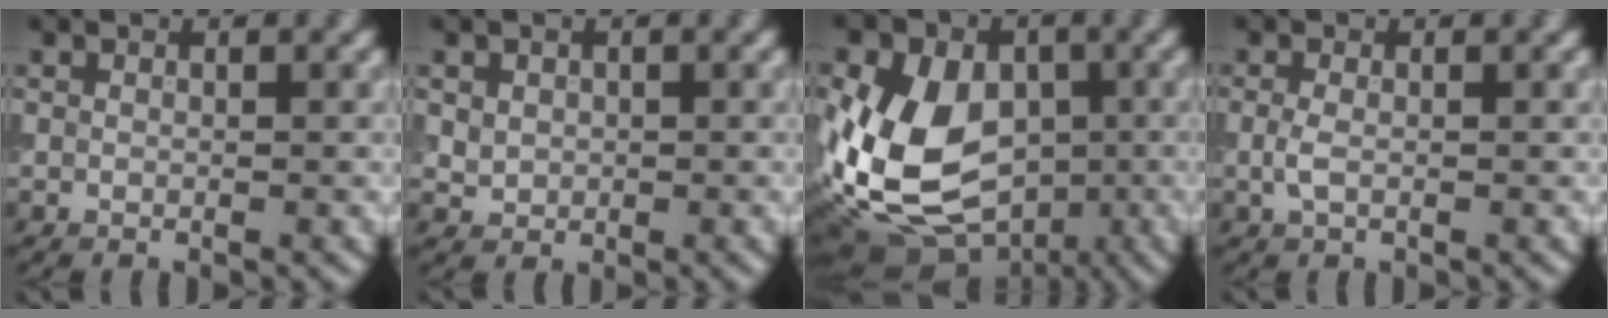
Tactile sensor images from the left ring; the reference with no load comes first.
{"total": 1.4, "force": [0.2, 1.3, 0.5], "torque": [-0.004, -0.005, 0.008]}
{"total": 14.6, "force": [-2.1, 11.1, 9.3], "torque": [-0.167, 0.003, -0.052]}
{"total": 1.3, "force": [-0.1, 0.6, 1.1], "torque": [-0.029, -0.002, -0.005]}